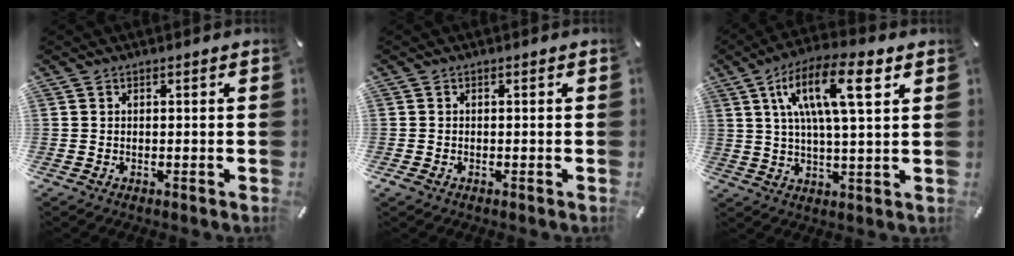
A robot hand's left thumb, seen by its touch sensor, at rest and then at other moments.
{"total": 0.7, "force": [-0.5, 0.5, 0.3], "torque": [-0.004, 0.000, -0.010]}
{"total": 14.0, "force": [5.6, 3.9, 12.2], "torque": [-0.231, 0.003, 0.090]}